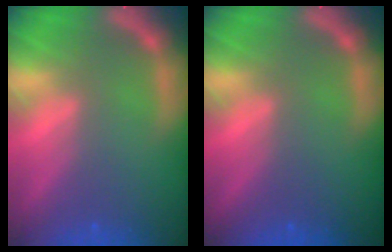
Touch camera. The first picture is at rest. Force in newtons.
{"total": 0.0}